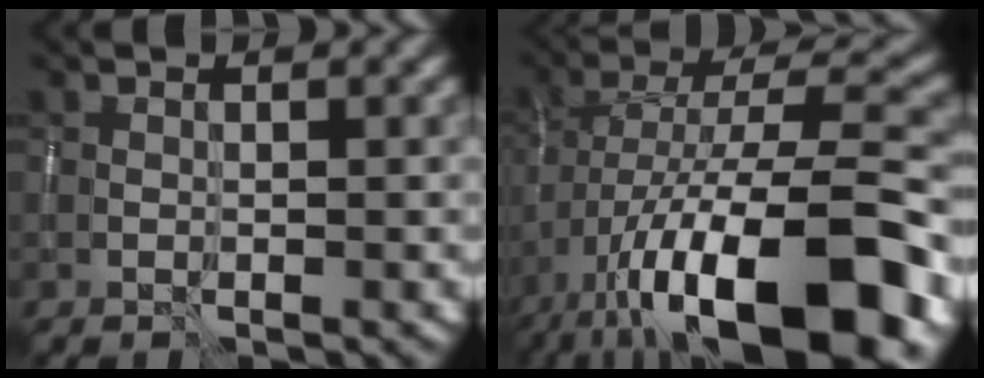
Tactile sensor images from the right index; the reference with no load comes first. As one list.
[{"total": 17.0, "force": [-8.0, 6.0, 13.7], "torque": [-0.227, 0.013, -0.138]}]